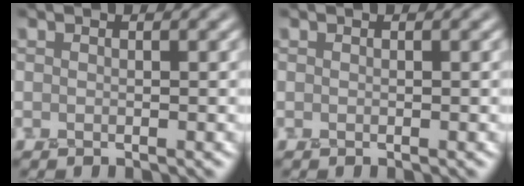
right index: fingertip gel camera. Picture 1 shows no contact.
{"total": 0.0}